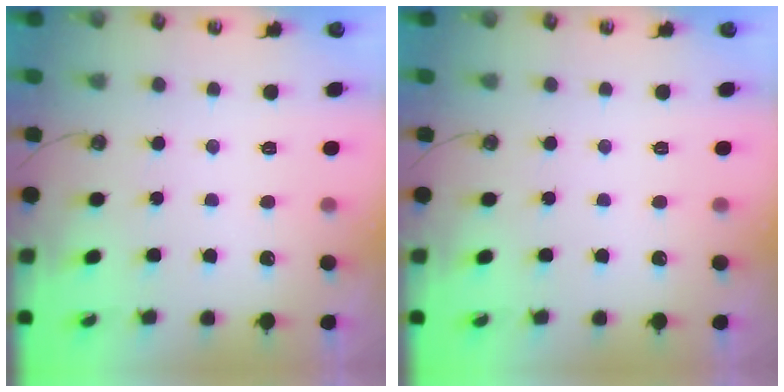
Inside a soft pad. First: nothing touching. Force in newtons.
{"total": 0.0}